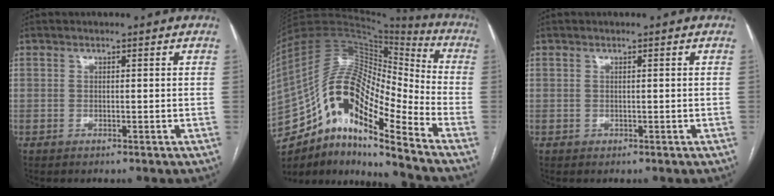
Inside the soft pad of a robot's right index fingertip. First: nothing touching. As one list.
[{"total": 20.8, "force": [-12.2, 5.4, 15.9], "torque": [-0.300, 0.037, -0.209]}, {"total": 0.0}]